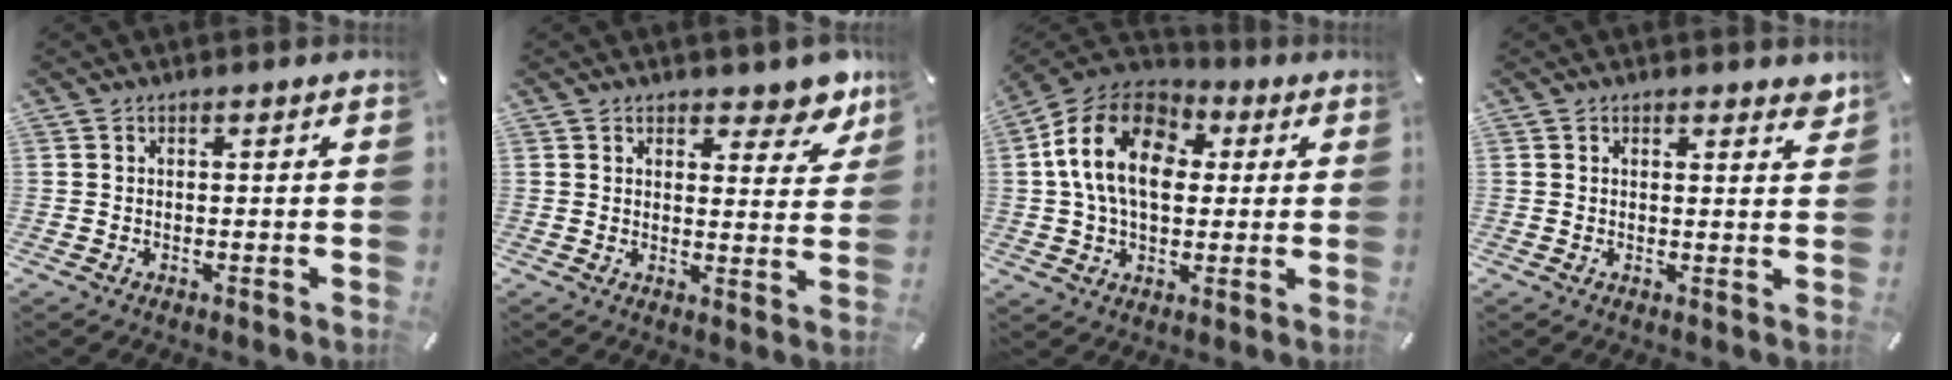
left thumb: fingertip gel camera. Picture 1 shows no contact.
{"total": 6.5, "force": [5.1, 3.3, 2.2], "torque": [-0.015, -0.042, 0.087]}
{"total": 16.1, "force": [2.7, 11.9, 10.6], "torque": [-0.229, 0.013, 0.047]}
{"total": 2.3, "force": [1.7, 0.9, 1.2], "torque": [-0.012, -0.007, 0.029]}